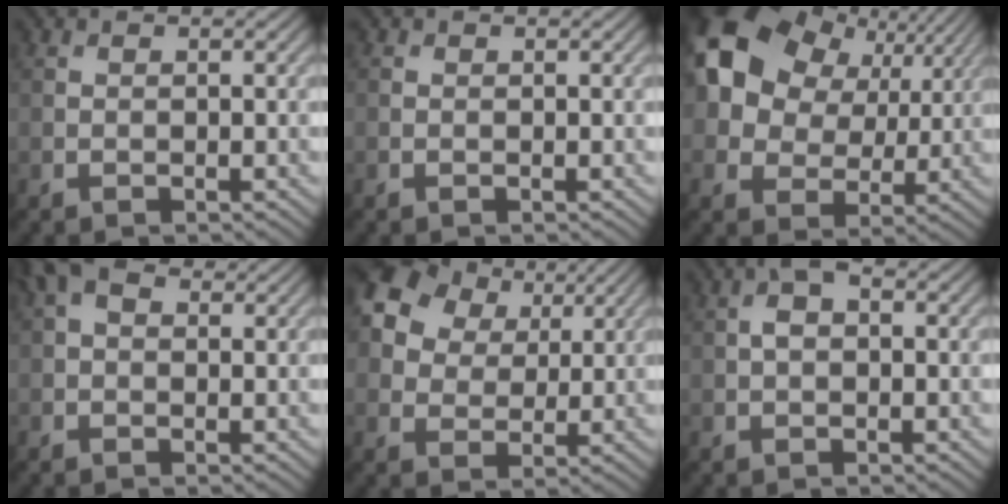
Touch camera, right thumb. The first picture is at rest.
{"total": 0.0}
{"total": 16.5, "force": [6.7, 11.7, 9.6], "torque": [-0.215, 0.045, 0.117]}
{"total": 3.7, "force": [1.4, 2.3, 2.5], "torque": [-0.050, 0.009, 0.015]}
{"total": 12.6, "force": [6.3, 8.8, 6.5], "torque": [-0.177, 0.055, 0.108]}
{"total": 2.4, "force": [0.3, 1.4, 2.0], "torque": [-0.038, 0.007, 0.001]}